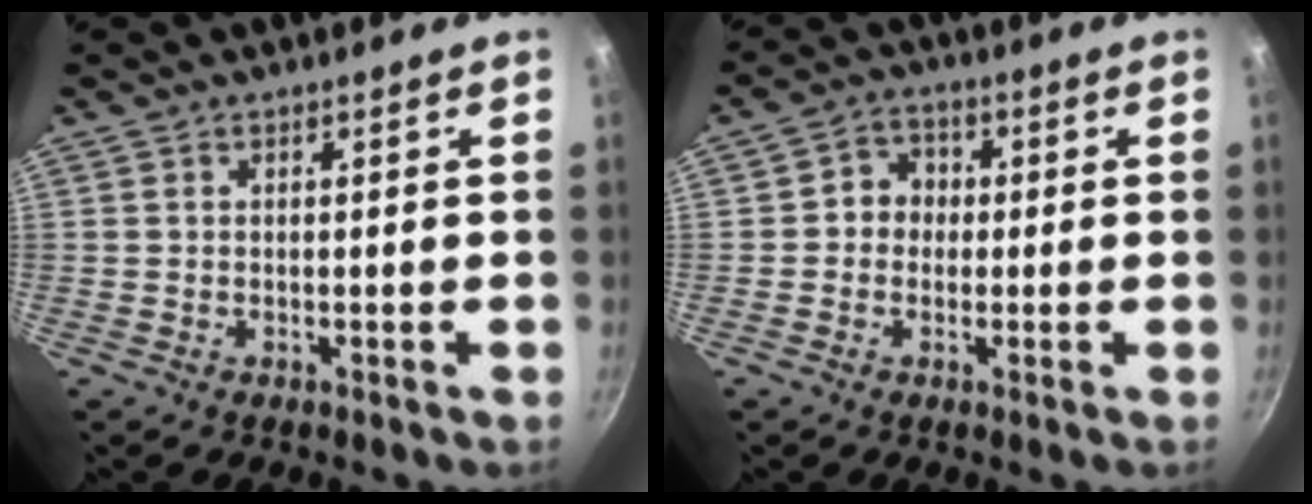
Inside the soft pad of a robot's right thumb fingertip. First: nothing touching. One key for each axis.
{"total": 4.7, "fx": -0.2, "fy": 4.3, "fz": 1.9, "tx": 0.003, "ty": 0.011, "tz": -0.014}